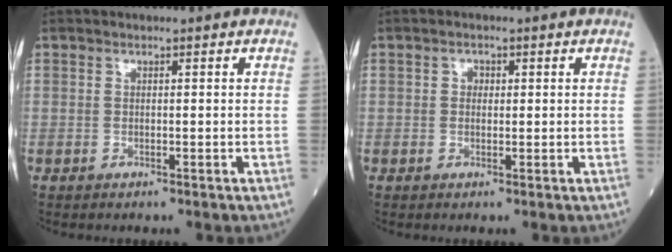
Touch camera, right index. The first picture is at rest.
{"total": 1.3, "force": [0.3, 1.1, 0.7], "torque": [-0.010, 0.002, 0.002]}